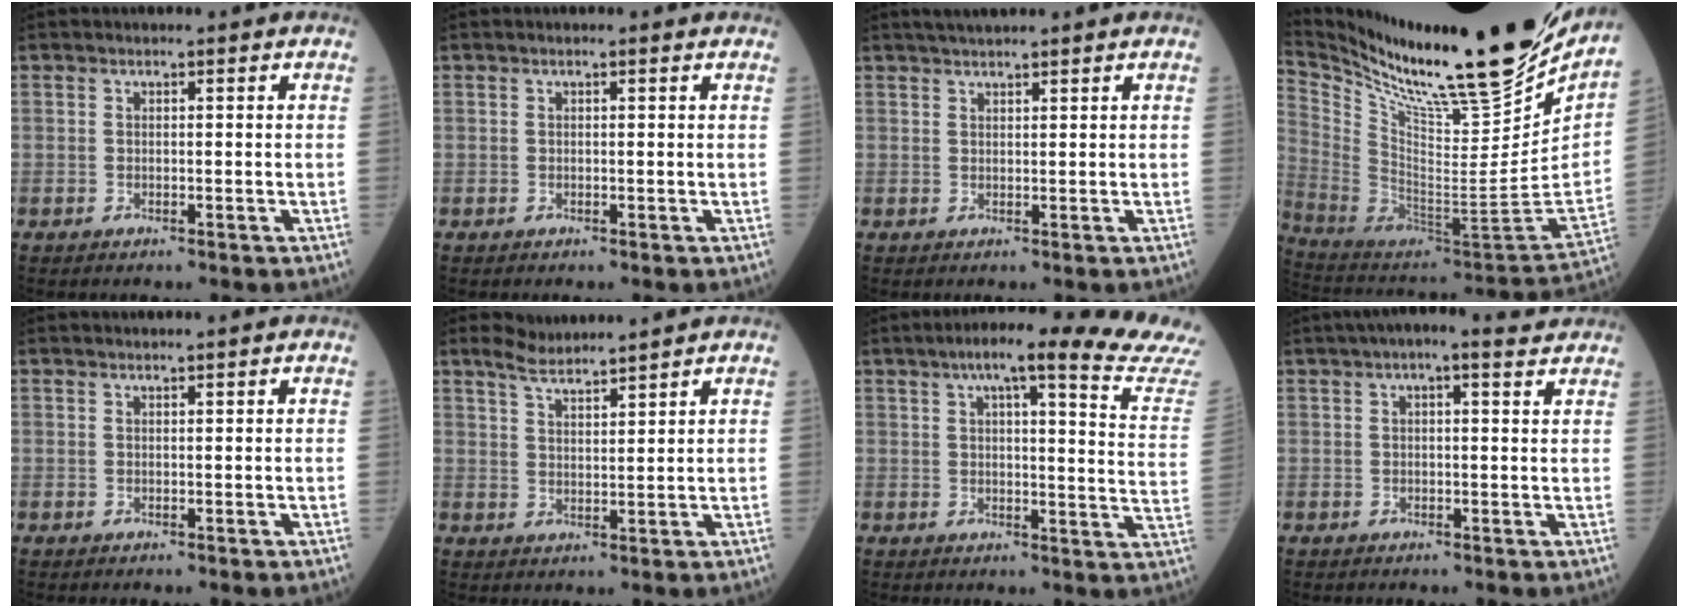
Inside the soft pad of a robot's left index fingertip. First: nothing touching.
{"total": 0.7, "force": [0.6, 0.2, 0.4], "torque": [-0.011, 0.007, 0.007]}
{"total": 4.0, "force": [3.5, 0.1, 1.8], "torque": [-0.029, 0.028, 0.060]}
{"total": 28.3, "force": [22.9, 2.2, 16.6], "torque": [-0.289, -0.071, 0.373]}
{"total": 1.2, "force": [1.1, 0.0, 0.5], "torque": [-0.005, 0.012, 0.019]}
{"total": 4.2, "force": [4.0, 0.2, 1.3], "torque": [-0.035, 0.013, 0.081]}
{"total": 19.6, "force": [17.5, -1.1, 8.9], "torque": [-0.116, -0.066, 0.195]}
{"total": 8.0, "force": [6.3, 1.7, 4.6], "torque": [-0.076, 0.032, 0.077]}